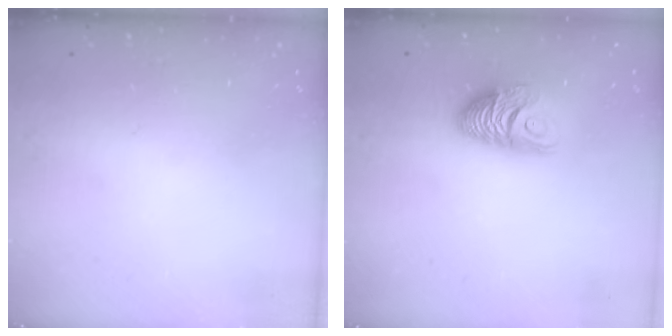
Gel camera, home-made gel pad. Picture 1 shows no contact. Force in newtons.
{"total": 9.2, "press": 9.2, "slide": 0.7}